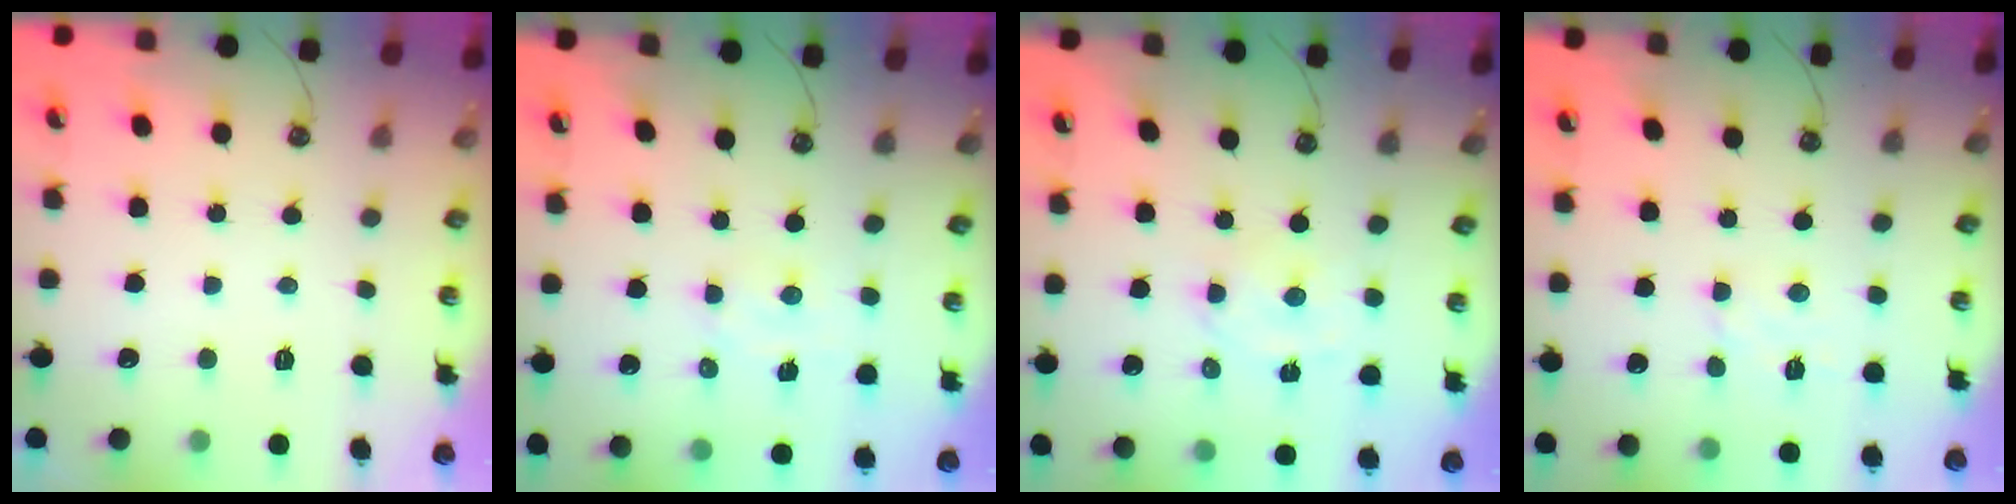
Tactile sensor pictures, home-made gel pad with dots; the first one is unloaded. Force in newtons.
{"total": 2.6, "press": 2.6, "slide": 0.3}
{"total": 3.0, "press": 3.0, "slide": 0.3}
{"total": 2.9, "press": 2.9, "slide": 0.5}